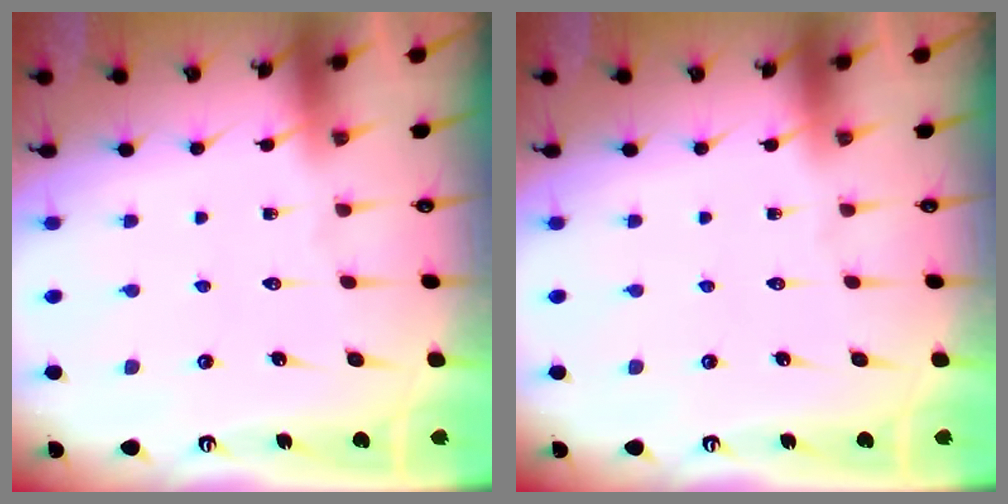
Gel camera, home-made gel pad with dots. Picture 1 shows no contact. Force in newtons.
{"total": 0.0}